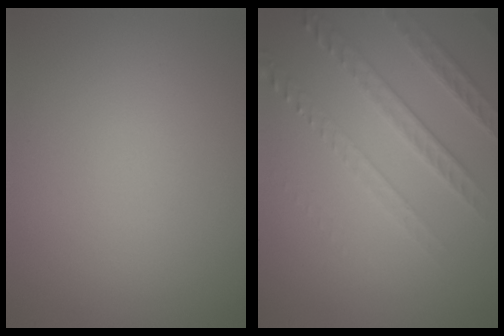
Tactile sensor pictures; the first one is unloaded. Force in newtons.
{"total": 4.0, "press": 3.1, "slide": 2.5}